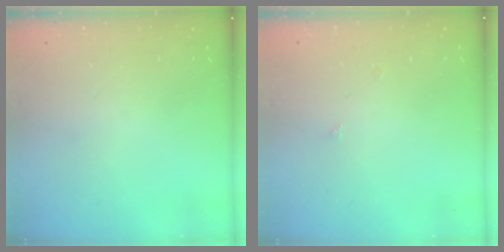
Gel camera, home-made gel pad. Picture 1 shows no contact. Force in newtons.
{"total": 3.8, "press": 3.8, "slide": 0.4}